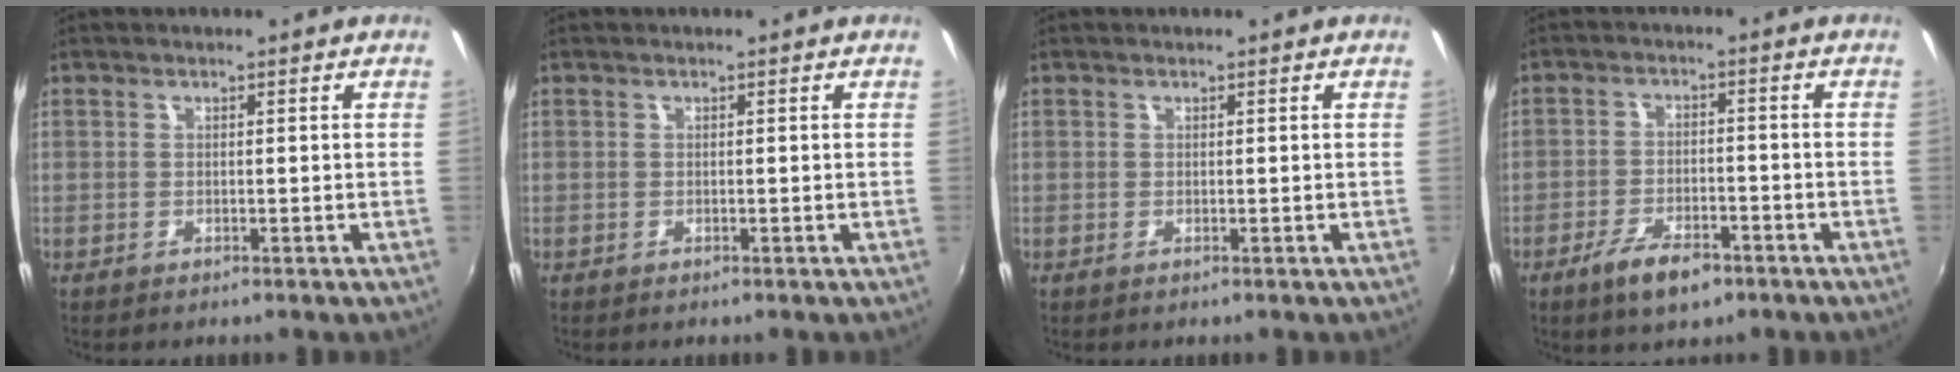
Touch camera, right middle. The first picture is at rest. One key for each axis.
{"total": 0.0}
{"total": 0.0}
{"total": 7.4, "fx": -4.8, "fy": 3.2, "fz": 4.6, "tx": -0.103, "ty": -0.007, "tz": -0.080}